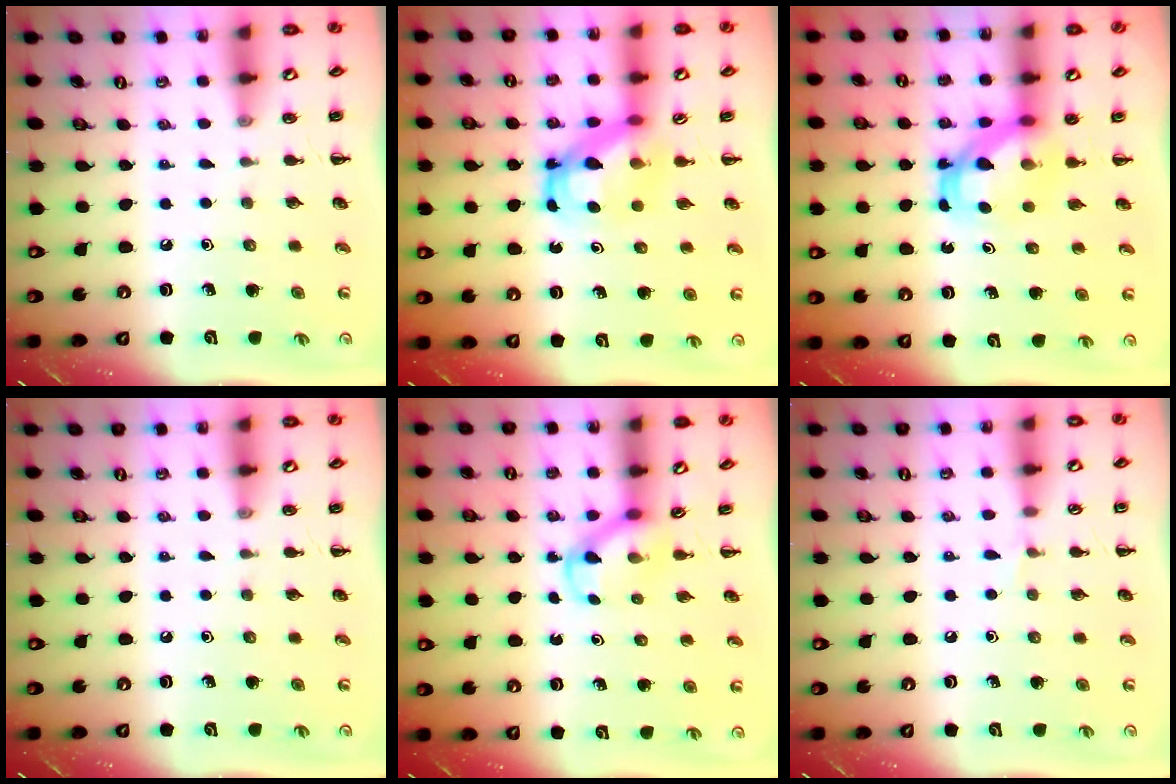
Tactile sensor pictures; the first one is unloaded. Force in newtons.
{"total": 5.2, "press": 5.2, "slide": 0.7}
{"total": 5.8, "press": 5.8, "slide": 0.4}
{"total": 0.0}
{"total": 3.6, "press": 3.5, "slide": 0.6}
{"total": 3.1, "press": 2.9, "slide": 1.2}